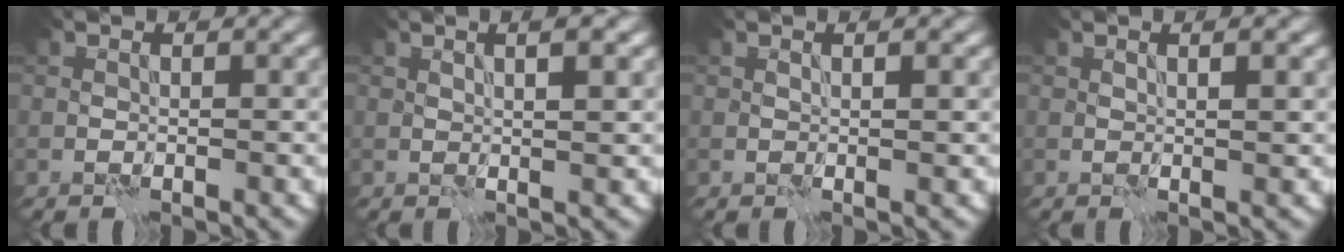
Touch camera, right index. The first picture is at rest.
{"total": 3.8, "force": [1.8, 1.4, 3.1], "torque": [-0.022, 0.020, 0.005]}
{"total": 1.6, "force": [0.7, 0.5, 1.3], "torque": [-0.016, 0.001, 0.005]}
{"total": 2.3, "force": [1.0, 0.7, 1.9], "torque": [-0.019, 0.006, 0.004]}